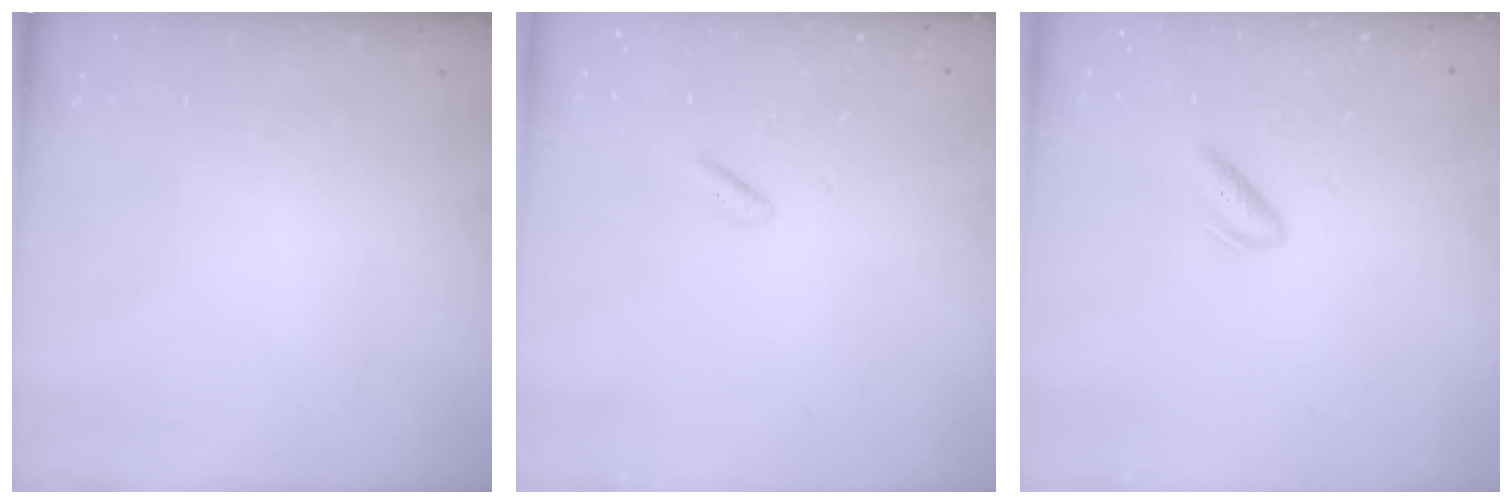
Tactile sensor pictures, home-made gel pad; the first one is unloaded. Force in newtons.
{"total": 1.4, "press": 1.1, "slide": 0.8}
{"total": 2.4, "press": 2.2, "slide": 1.1}